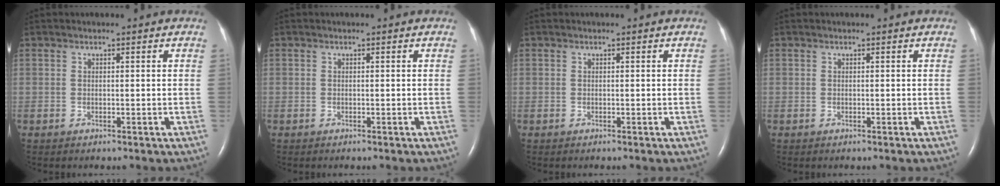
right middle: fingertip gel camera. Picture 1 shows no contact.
{"total": 0.0}
{"total": 0.0}
{"total": 0.0}